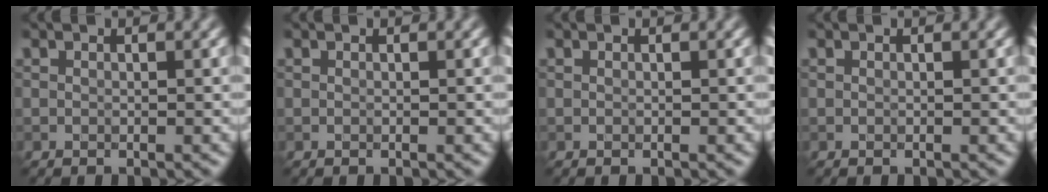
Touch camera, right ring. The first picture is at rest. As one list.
[{"total": 0.0}, {"total": 0.0}, {"total": 0.0}]